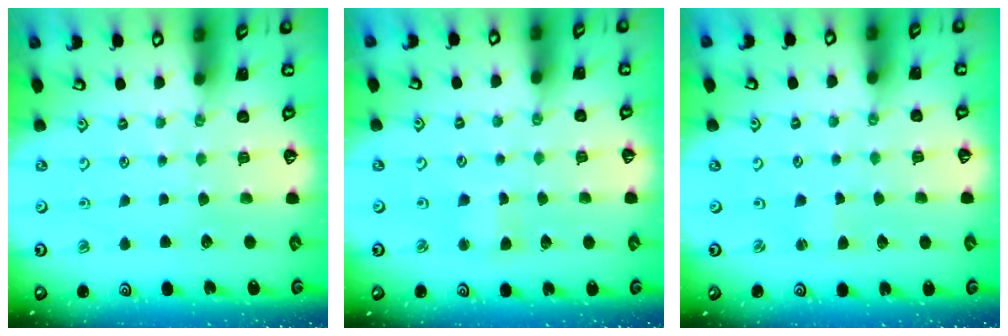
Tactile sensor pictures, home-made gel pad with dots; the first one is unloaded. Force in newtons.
{"total": 2.9, "press": 2.9, "slide": 0.3}
{"total": 1.1, "press": 1.1, "slide": 0.2}